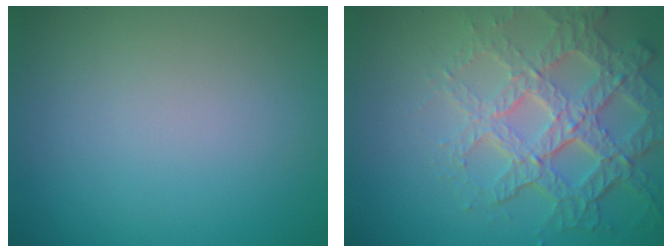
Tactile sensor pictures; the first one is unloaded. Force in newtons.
{"total": 7.3, "press": 5.2, "slide": 5.2}